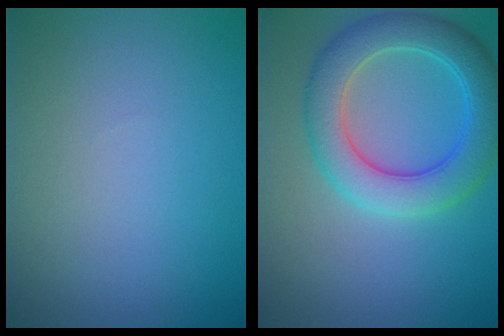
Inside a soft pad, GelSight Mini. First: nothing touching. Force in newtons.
{"total": 6.1, "press": 6.1, "slide": 0.3}